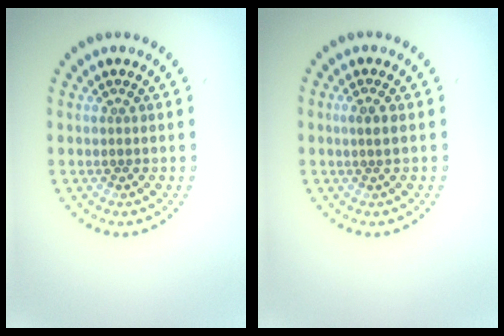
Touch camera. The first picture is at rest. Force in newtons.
{"total": 0.9, "press": 0.7, "slide": 0.6}